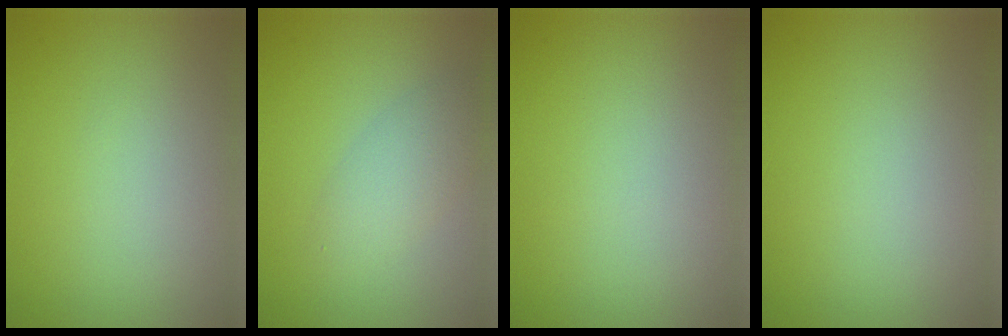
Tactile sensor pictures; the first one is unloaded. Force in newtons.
{"total": 2.8, "press": 2.8, "slide": 0.1}
{"total": 0.0}
{"total": 0.0}